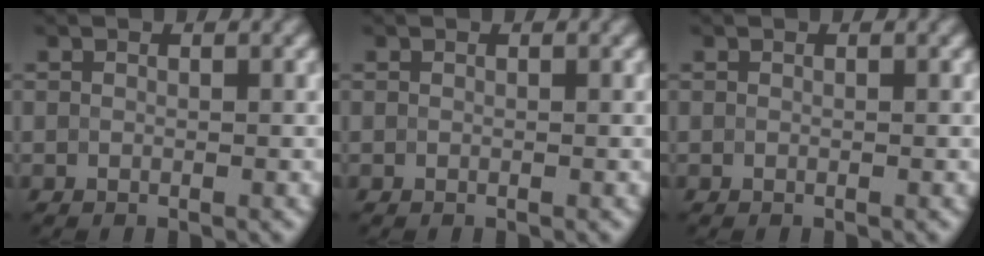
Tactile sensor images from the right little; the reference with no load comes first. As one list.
[{"total": 0.0}, {"total": 0.0}]